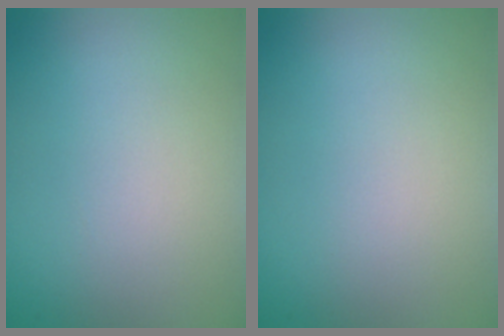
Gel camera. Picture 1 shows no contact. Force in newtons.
{"total": 0.0}